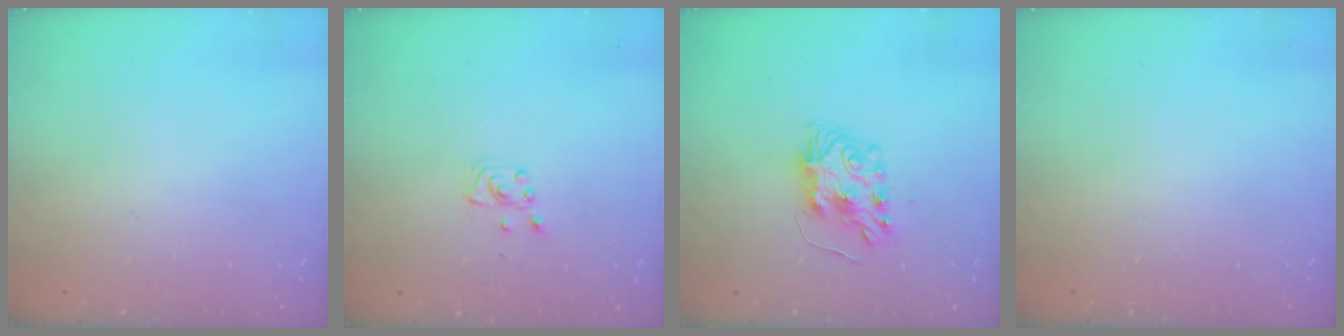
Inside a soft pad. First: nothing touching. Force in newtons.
{"total": 4.1, "press": 4.1, "slide": 0.4}
{"total": 8.1, "press": 8.1, "slide": 0.5}
{"total": 0.0}